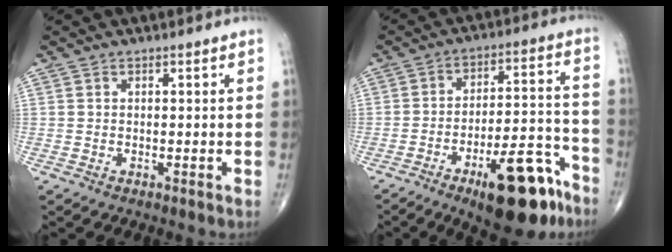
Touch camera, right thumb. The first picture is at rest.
{"total": 18.0, "force": [-10.6, 6.2, 13.1], "torque": [-0.159, 0.077, -0.154]}